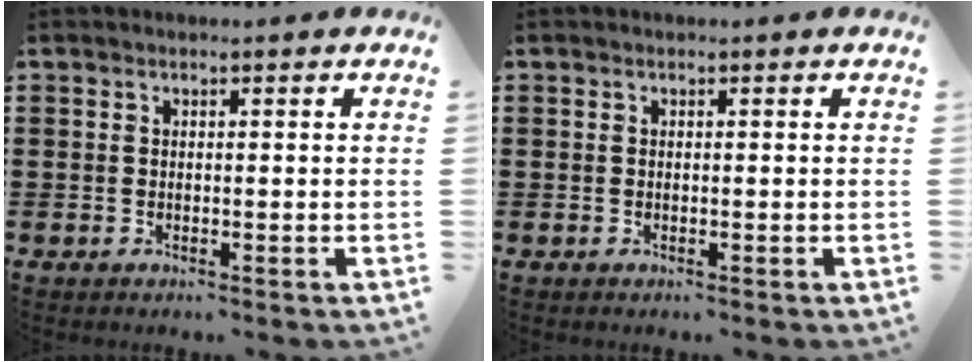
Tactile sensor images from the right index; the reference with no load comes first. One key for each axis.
{"total": 0.0}